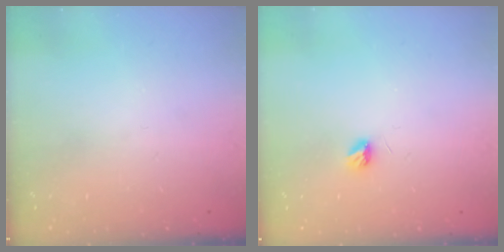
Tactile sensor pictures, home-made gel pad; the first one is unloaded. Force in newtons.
{"total": 3.8, "press": 3.7, "slide": 0.5}